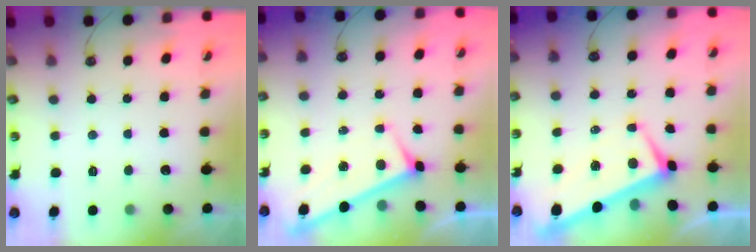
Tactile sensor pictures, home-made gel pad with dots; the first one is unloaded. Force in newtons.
{"total": 2.9, "press": 2.9, "slide": 0.3}
{"total": 0.9, "press": 0.6, "slide": 0.8}